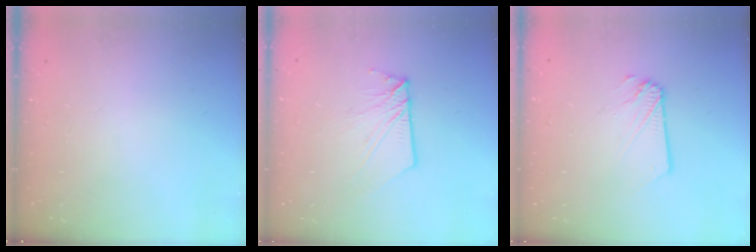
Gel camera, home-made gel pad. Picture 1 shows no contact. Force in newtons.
{"total": 5.5, "press": 5.5, "slide": 0.1}
{"total": 1.2, "press": 1.2, "slide": 0.1}